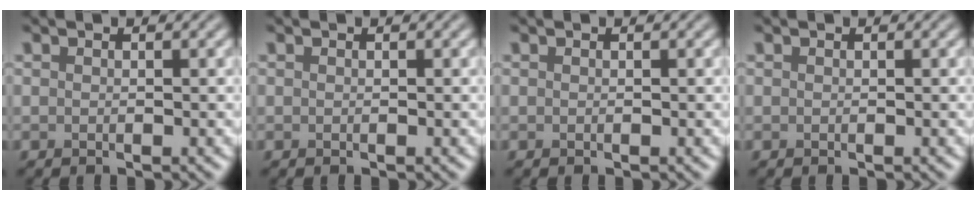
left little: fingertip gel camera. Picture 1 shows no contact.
{"total": 0.0}
{"total": 0.0}
{"total": 0.0}